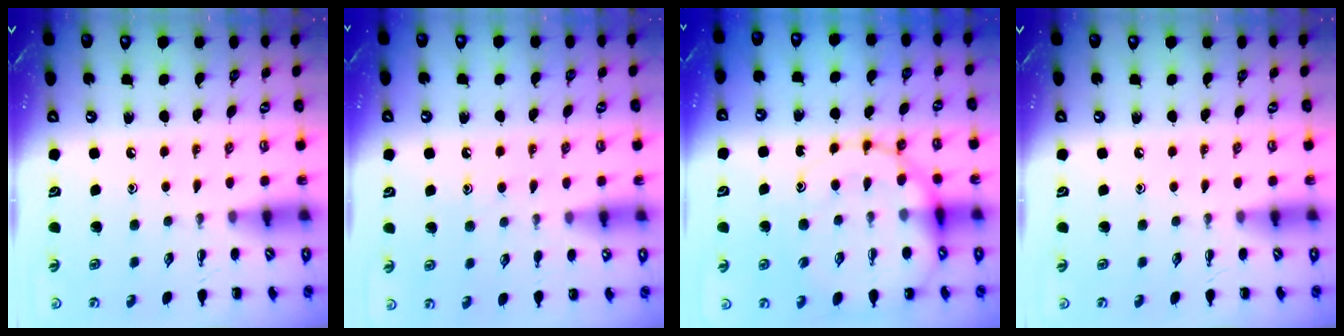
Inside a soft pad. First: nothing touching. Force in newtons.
{"total": 8.1, "press": 8.0, "slide": 1.4}
{"total": 16.3, "press": 16.1, "slide": 2.5}
{"total": 0.0}